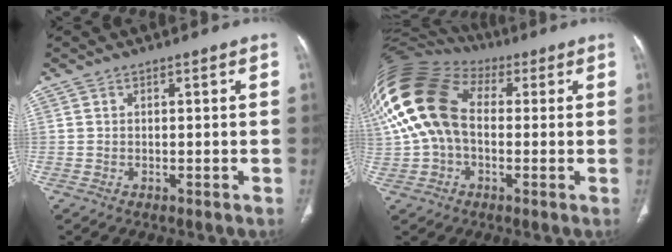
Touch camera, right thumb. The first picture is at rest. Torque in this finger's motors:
{"motor_torque": [-0.77, 2.91, 2.54, -0.01, 0.78]}